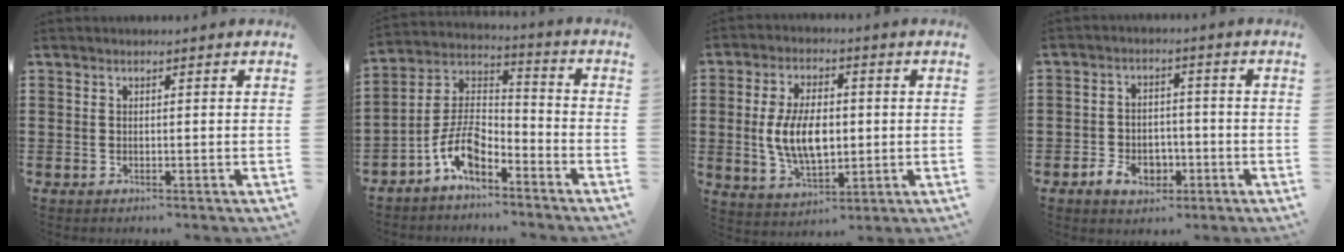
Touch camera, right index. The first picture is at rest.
{"total": 8.0, "force": [-5.2, 3.5, 4.9], "torque": [-0.122, -0.009, -0.108]}
{"total": 8.9, "force": [-0.2, 5.0, 7.4], "torque": [-0.157, 0.001, -0.010]}
{"total": 5.2, "force": [-2.3, 3.8, 2.8], "torque": [-0.058, 0.008, -0.044]}